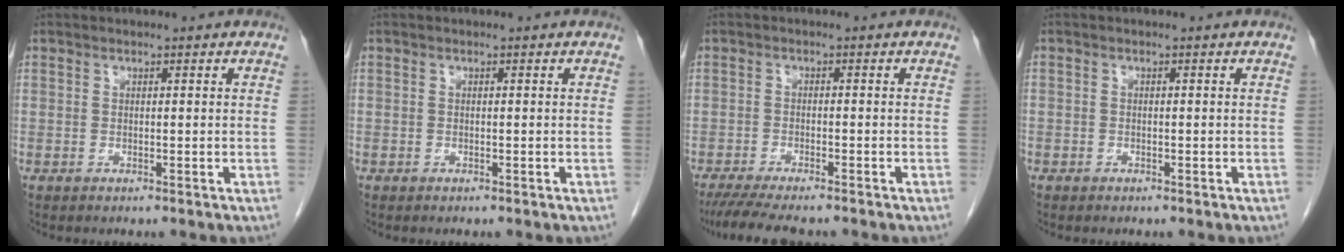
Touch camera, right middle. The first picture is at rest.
{"total": 0.0}
{"total": 8.8, "force": [-7.5, 1.3, 4.4], "torque": [-0.065, -0.018, -0.117]}
{"total": 0.9, "force": [-0.5, 0.7, 0.0], "torque": [-0.005, 0.004, -0.010]}